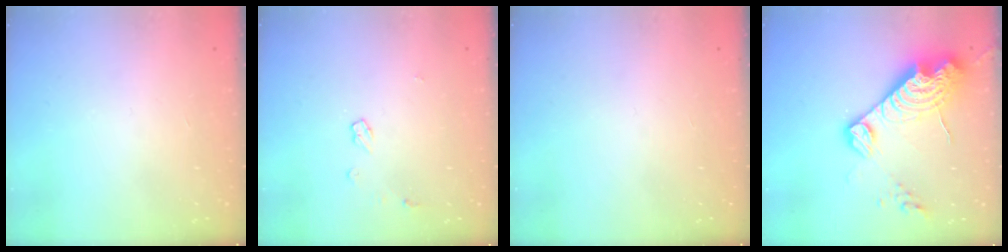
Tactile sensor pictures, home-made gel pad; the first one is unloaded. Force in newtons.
{"total": 4.8, "press": 4.8, "slide": 0.6}
{"total": 0.0}
{"total": 17.5, "press": 17.4, "slide": 1.6}